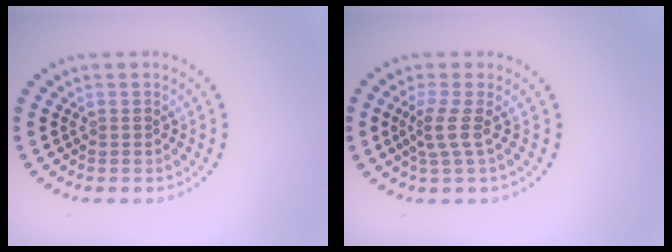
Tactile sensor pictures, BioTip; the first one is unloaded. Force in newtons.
{"total": 2.2, "press": 1.5, "slide": 1.6}